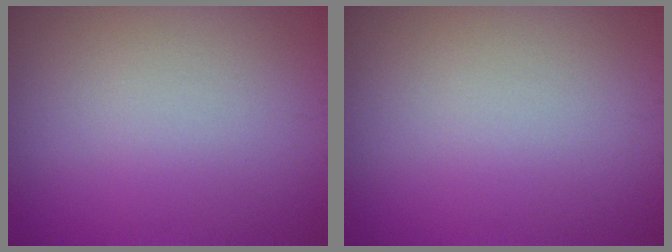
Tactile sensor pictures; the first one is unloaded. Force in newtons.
{"total": 0.0}